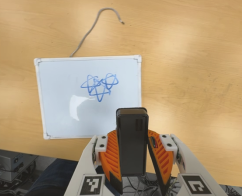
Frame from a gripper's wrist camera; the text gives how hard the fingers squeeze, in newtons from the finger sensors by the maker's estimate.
{"total": 5.7, "left": 5.5, "right": 6.0}